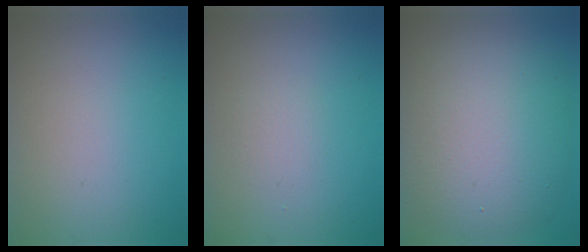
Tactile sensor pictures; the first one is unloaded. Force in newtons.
{"total": 0.9, "press": 0.9, "slide": 0.0}
{"total": 10.7, "press": 10.7, "slide": 1.1}